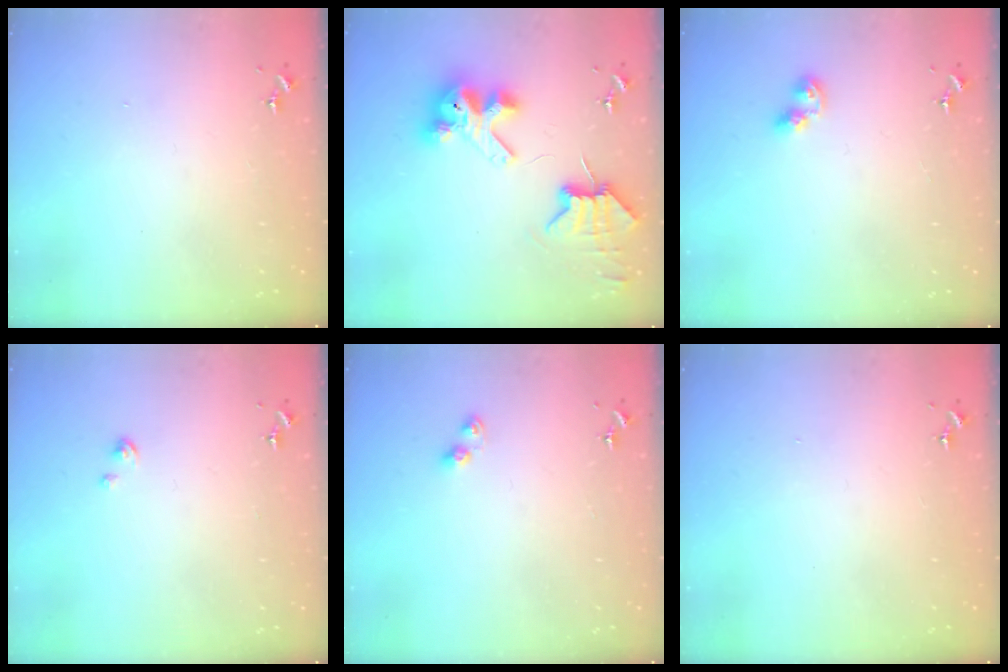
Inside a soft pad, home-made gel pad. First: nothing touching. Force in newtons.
{"total": 9.0, "press": 9.0, "slide": 1.2}
{"total": 5.5, "press": 5.5, "slide": 0.4}
{"total": 1.0, "press": 1.0, "slide": 0.2}
{"total": 4.1, "press": 4.0, "slide": 0.6}
{"total": 0.0}